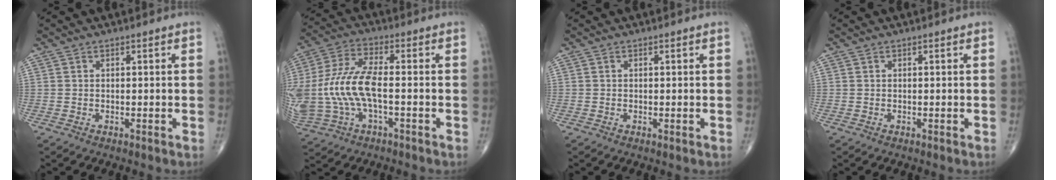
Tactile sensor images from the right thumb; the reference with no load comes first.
{"total": 15.7, "force": [-1.8, 7.2, 13.8], "torque": [-0.326, 0.024, -0.027]}
{"total": 0.0}
{"total": 0.0}